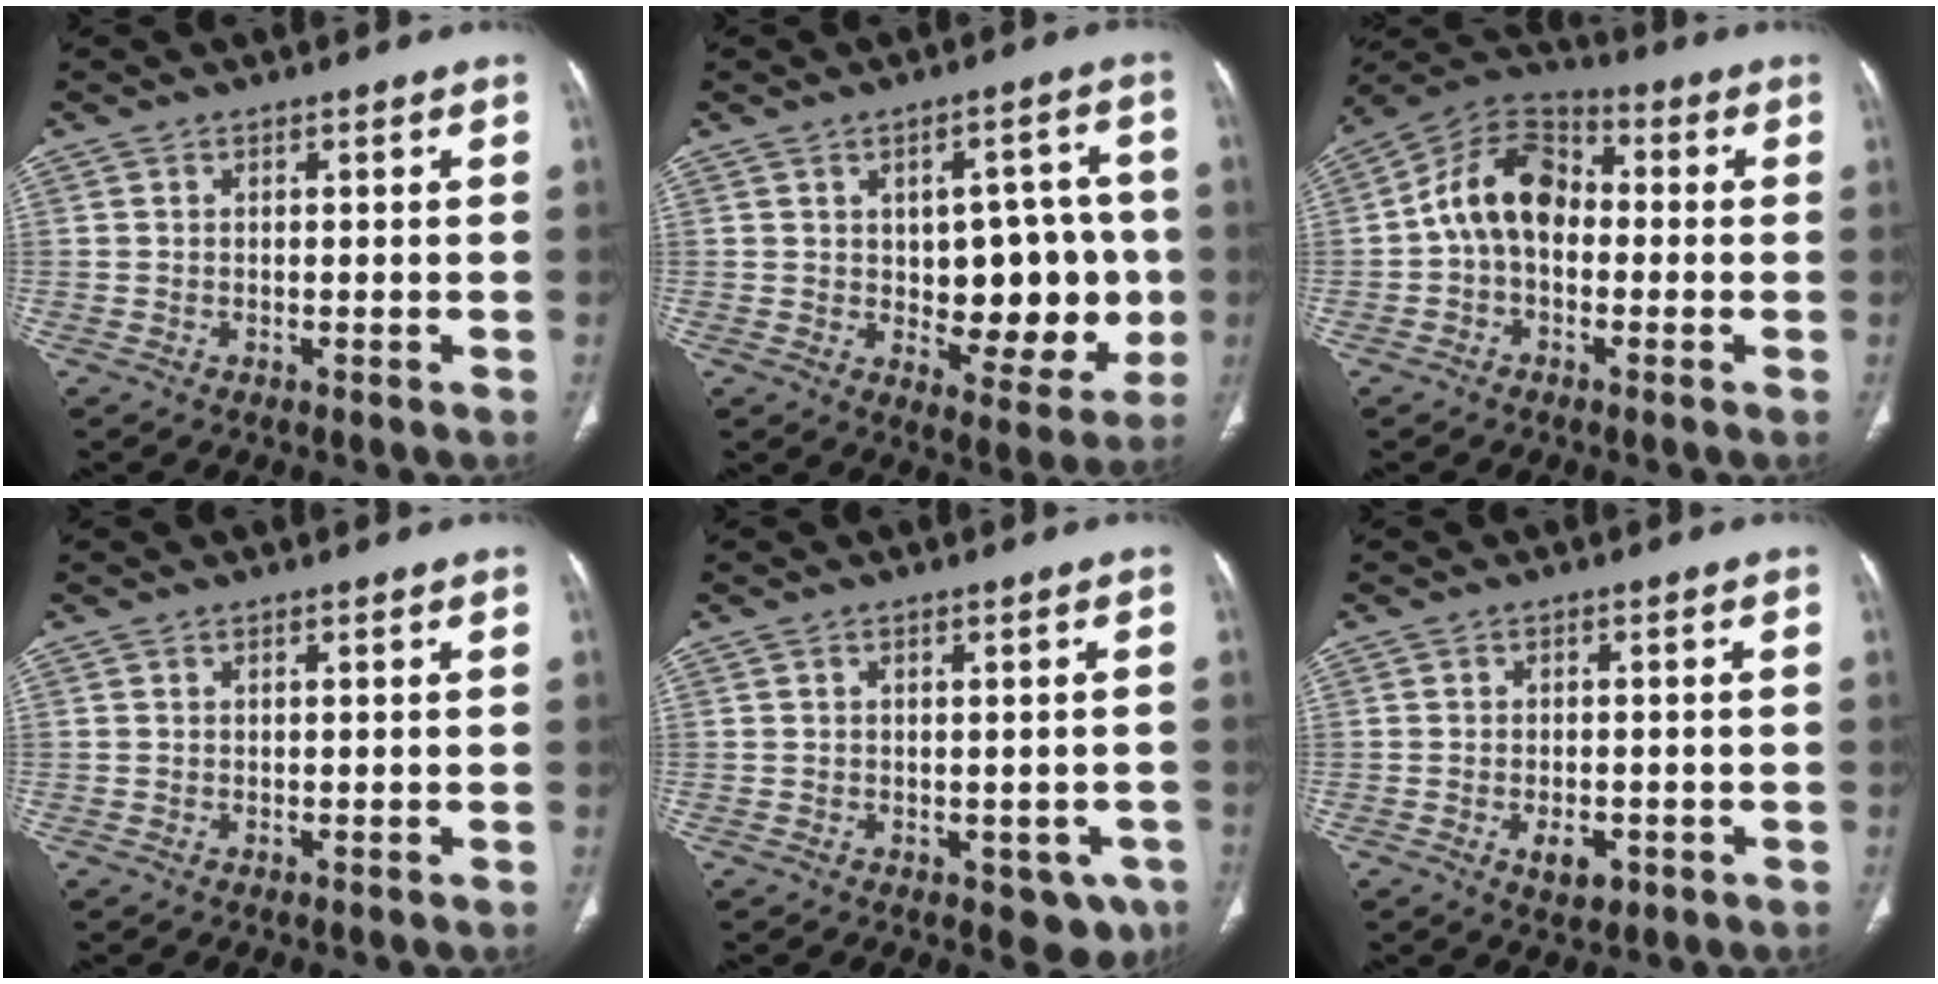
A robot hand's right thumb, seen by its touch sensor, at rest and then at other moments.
{"total": 15.9, "force": [-0.7, 8.9, 13.1], "torque": [-0.116, 0.009, 0.005]}
{"total": 12.0, "force": [-0.7, 8.4, 8.5], "torque": [-0.130, 0.036, -0.031]}
{"total": 0.0}
{"total": 4.8, "force": [-1.7, 3.1, 3.2], "torque": [-0.009, 0.001, -0.014]}
{"total": 4.2, "force": [-1.6, 2.4, 3.0], "torque": [-0.041, 0.005, -0.017]}